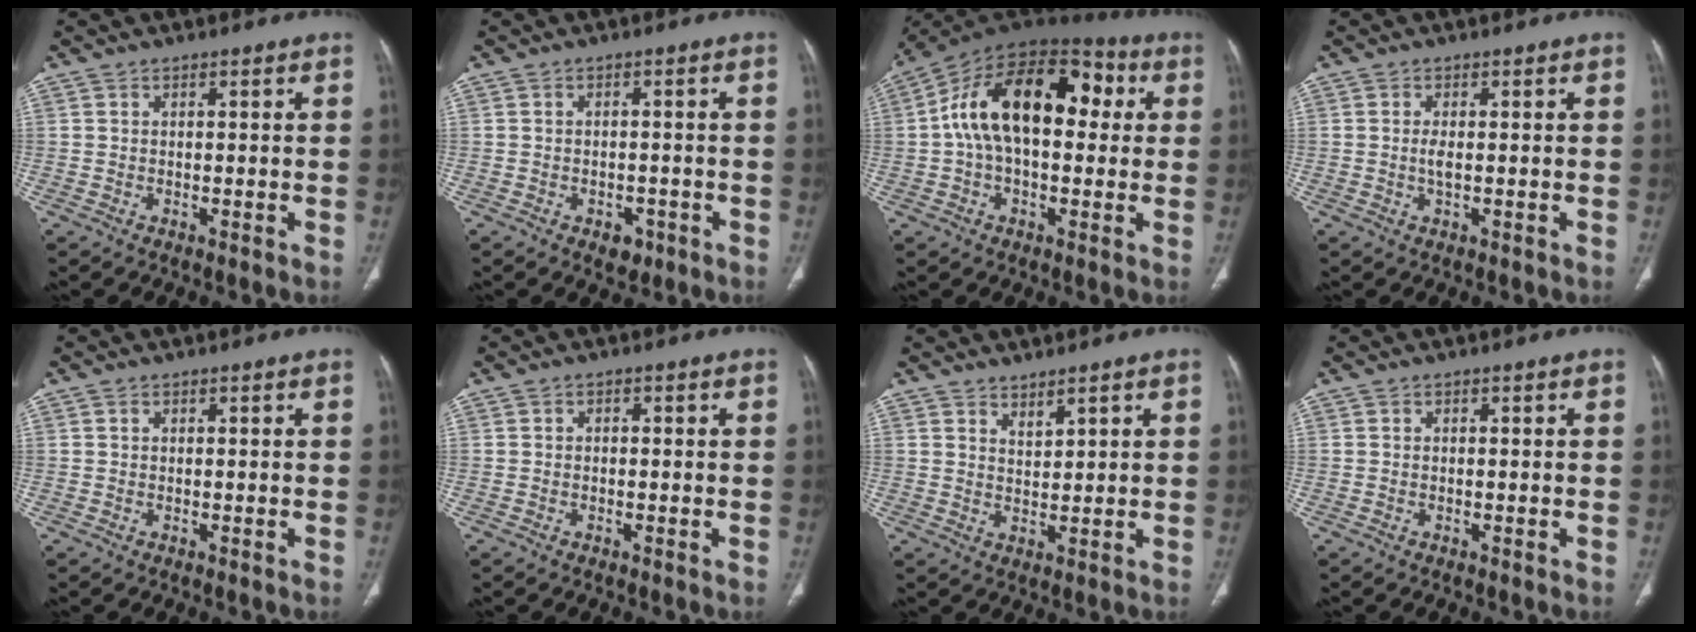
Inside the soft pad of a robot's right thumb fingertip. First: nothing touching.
{"total": 3.0, "force": [-1.7, 2.0, 1.5], "torque": [-0.007, 0.005, -0.015]}
{"total": 20.4, "force": [3.0, 11.8, 16.3], "torque": [-0.248, 0.047, 0.037]}
{"total": 1.6, "force": [0.0, 0.5, 1.5], "torque": [-0.037, -0.003, 0.002]}
{"total": 0.0}
{"total": 0.5, "force": [0.0, 0.4, 0.3], "torque": [-0.004, 0.001, -0.001]}
{"total": 2.4, "force": [2.1, 0.6, 1.1], "torque": [-0.016, -0.022, 0.044]}
{"total": 0.0}